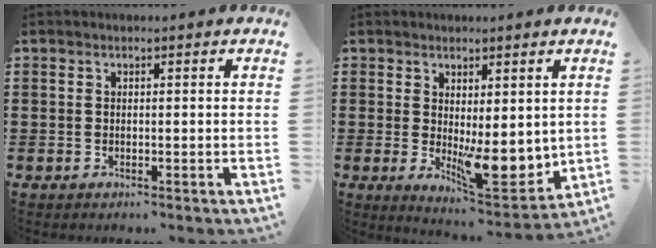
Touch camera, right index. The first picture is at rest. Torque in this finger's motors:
{"motor_torque": [2.15, -0.01, 0.32, 0.08]}